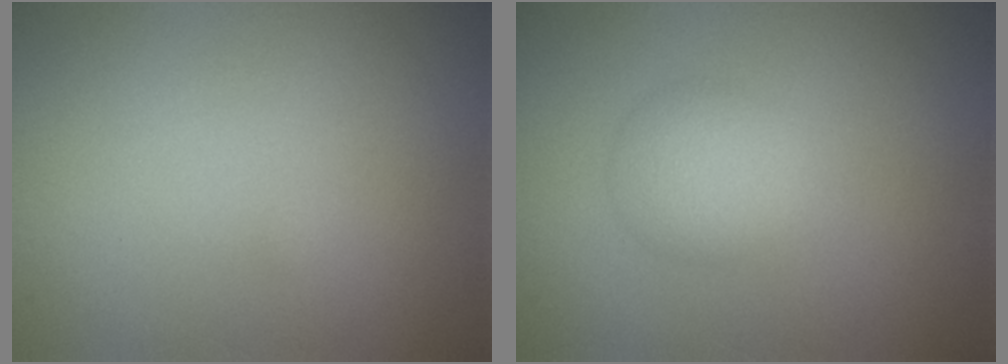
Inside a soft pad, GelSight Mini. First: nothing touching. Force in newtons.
{"total": 2.5, "press": 2.5, "slide": 0.0}